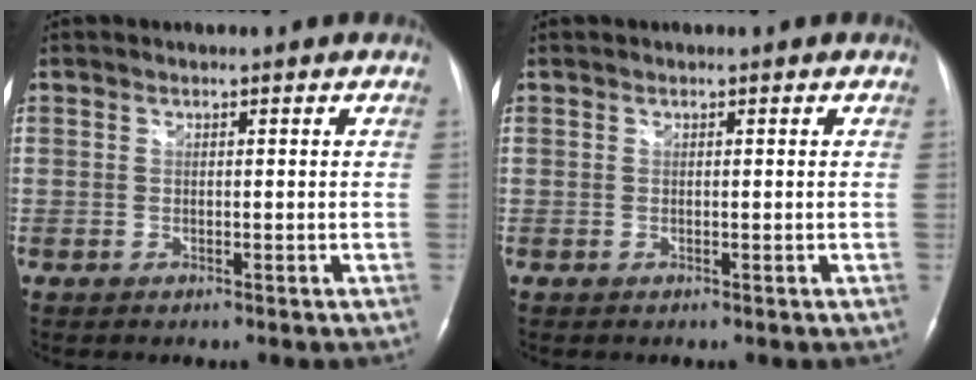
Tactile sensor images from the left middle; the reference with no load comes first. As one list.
[{"total": 0.0}]